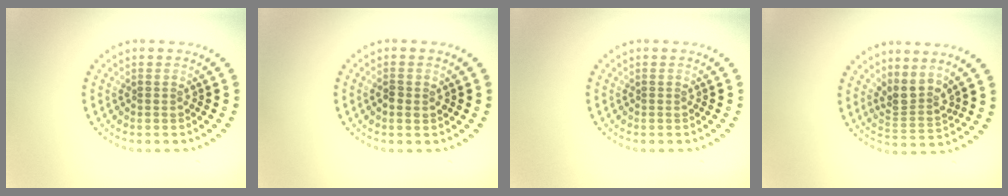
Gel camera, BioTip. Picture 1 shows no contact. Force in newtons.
{"total": 1.2, "press": 1.2, "slide": 0.1}
{"total": 0.0}
{"total": 2.7, "press": 2.0, "slide": 1.8}